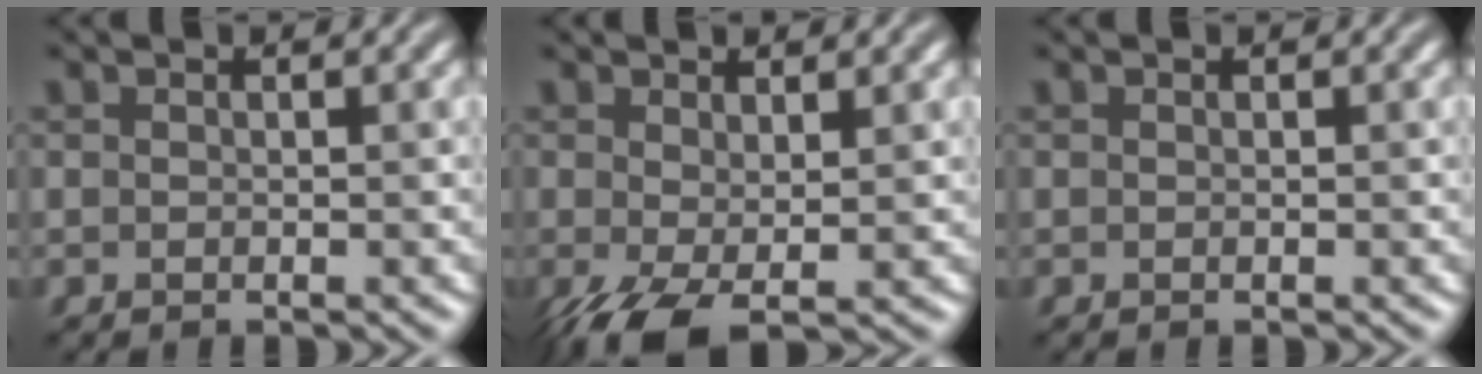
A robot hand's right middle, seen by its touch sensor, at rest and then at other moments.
{"total": 4.3, "force": [-1.1, 1.9, 3.7], "torque": [-0.089, -0.009, -0.022]}
{"total": 0.0}